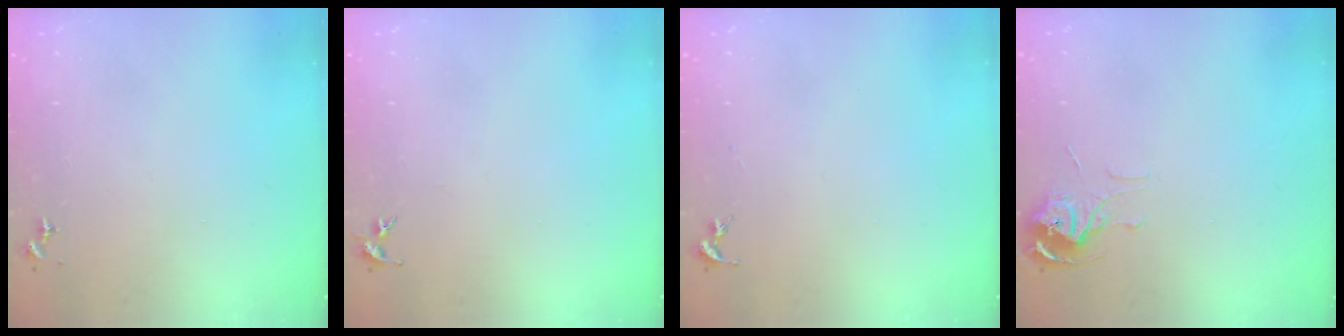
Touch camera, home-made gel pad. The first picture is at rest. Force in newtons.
{"total": 3.6, "press": 3.5, "slide": 0.4}
{"total": 0.0}
{"total": 6.2, "press": 6.1, "slide": 0.5}